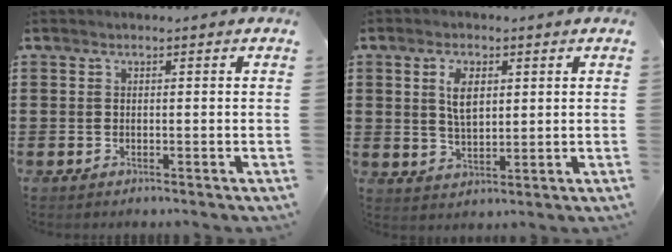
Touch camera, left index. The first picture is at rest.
{"total": 5.1, "force": [1.7, 2.5, 4.1], "torque": [-0.081, 0.006, 0.026]}